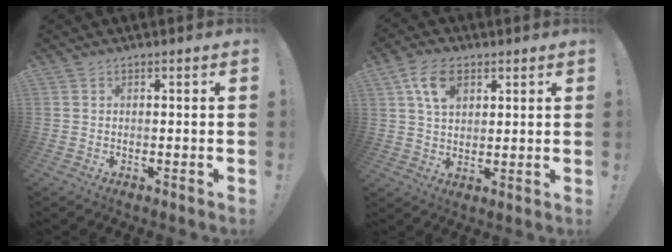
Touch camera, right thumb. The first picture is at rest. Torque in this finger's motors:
{"motor_torque": [0.80, 0.85, 0.11, 0.25, 0.07]}